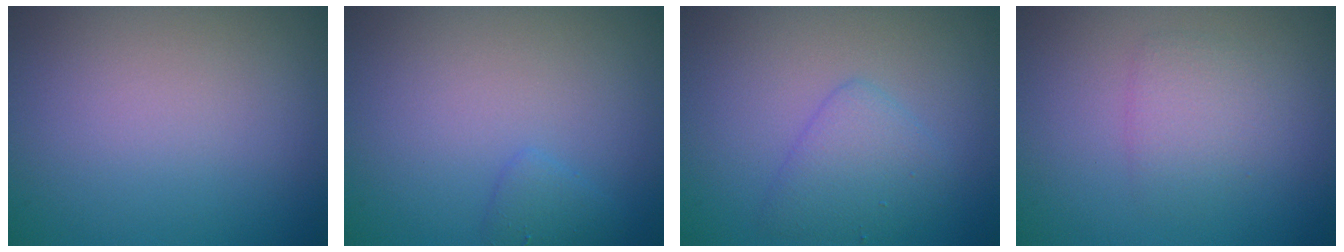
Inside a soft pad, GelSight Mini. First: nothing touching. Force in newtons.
{"total": 1.1, "press": 1.1, "slide": 0.1}
{"total": 2.6, "press": 2.6, "slide": 0.2}
{"total": 2.0, "press": 2.0, "slide": 0.1}